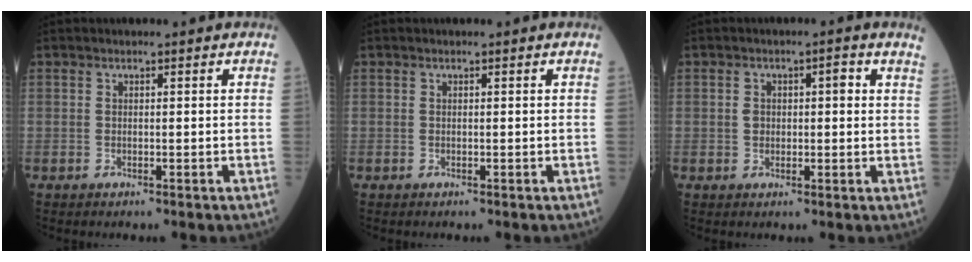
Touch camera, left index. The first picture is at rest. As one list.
[{"total": 0.0}, {"total": 3.4, "force": [0.9, 1.7, 2.8], "torque": [-0.047, 0.021, 0.013]}]